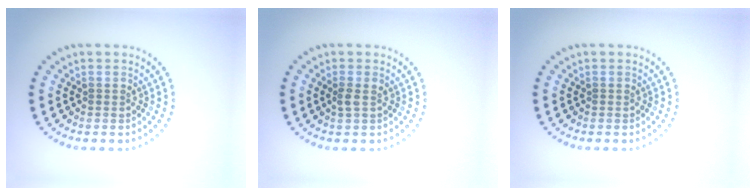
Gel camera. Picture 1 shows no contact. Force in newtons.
{"total": 0.8, "press": 0.8, "slide": 0.2}
{"total": 0.0}